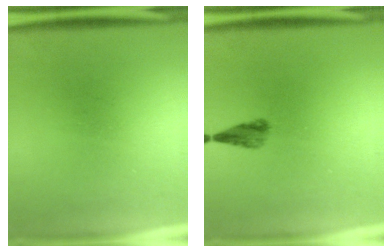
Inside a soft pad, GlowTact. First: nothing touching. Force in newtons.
{"total": 2.2}